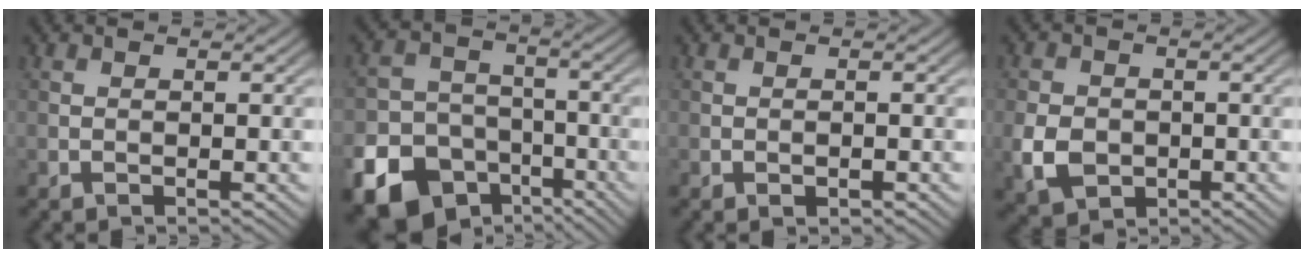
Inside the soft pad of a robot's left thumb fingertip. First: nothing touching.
{"total": 18.7, "force": [-10.8, 14.2, 5.5], "torque": [-0.152, -0.081, -0.175]}
{"total": 0.8, "force": [-0.4, 0.3, 0.6], "torque": [-0.008, 0.001, -0.006]}
{"total": 5.3, "force": [-1.5, 4.2, 2.9], "torque": [-0.073, -0.012, -0.032]}